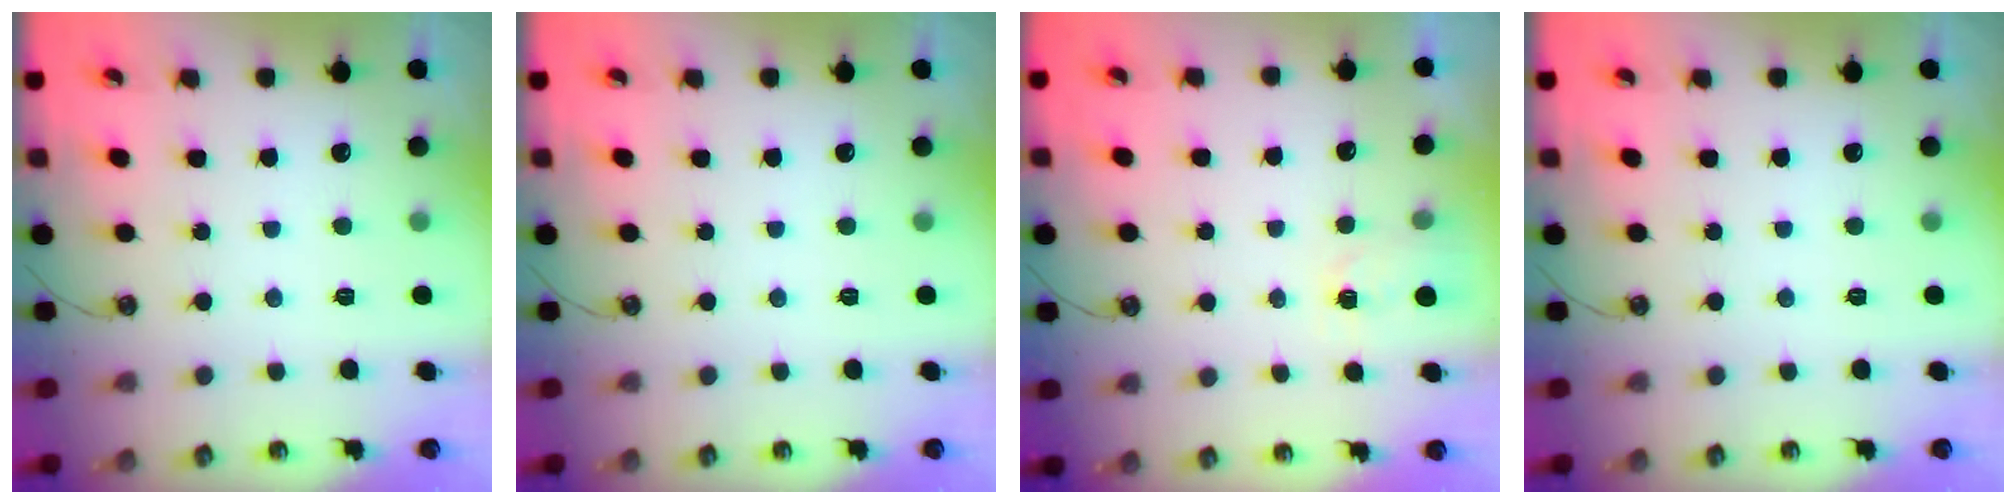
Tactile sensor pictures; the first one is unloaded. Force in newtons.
{"total": 0.0}
{"total": 1.3, "press": 1.2, "slide": 0.2}
{"total": 0.0}